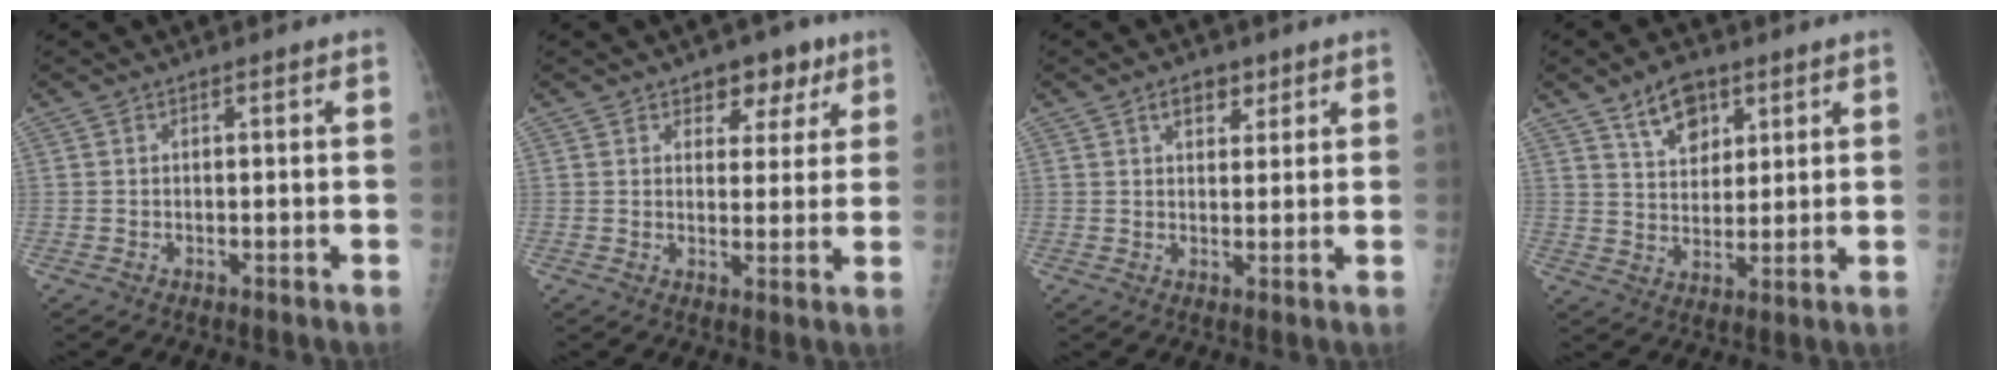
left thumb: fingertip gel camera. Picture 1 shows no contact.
{"total": 6.6, "force": [4.0, 4.2, 3.1], "torque": [-0.002, -0.016, 0.054]}
{"total": 4.0, "force": [2.4, 2.4, 2.1], "torque": [-0.011, -0.011, 0.036]}
{"total": 8.1, "force": [4.9, 4.8, 4.3], "torque": [-0.045, -0.028, 0.086]}